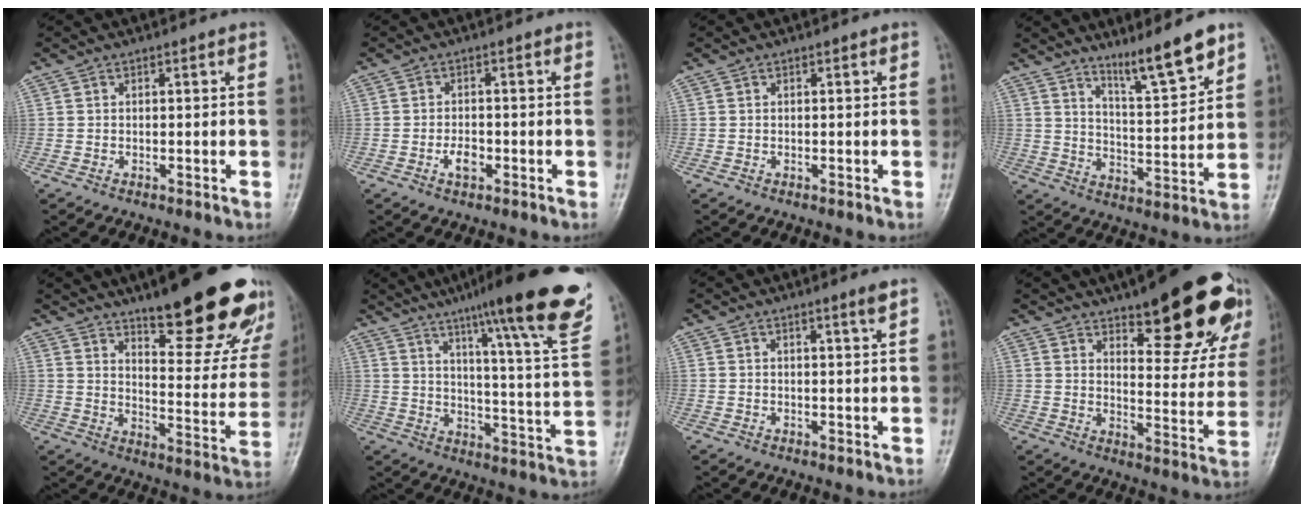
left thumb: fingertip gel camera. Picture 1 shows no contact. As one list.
[{"total": 3.1, "force": [-1.2, 1.8, 2.2], "torque": [-0.034, 0.007, -0.023]}, {"total": 0.0}, {"total": 10.2, "force": [7.7, 0.9, 6.6], "torque": [-0.101, -0.063, 0.135]}, {"total": 23.9, "force": [16.4, 6.4, 16.2], "torque": [-0.177, -0.093, 0.227]}, {"total": 25.1, "force": [16.7, 2.2, 18.6], "torque": [-0.248, -0.068, 0.231]}, {"total": 2.0, "force": [1.3, -0.4, 1.4], "torque": [-0.023, -0.013, 0.023]}, {"total": 22.4, "force": [14.4, 7.0, 15.7], "torque": [-0.162, -0.072, 0.189]}]